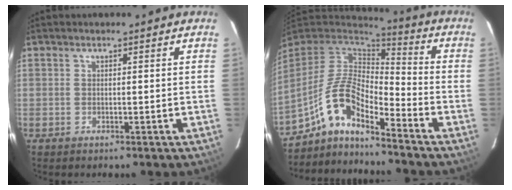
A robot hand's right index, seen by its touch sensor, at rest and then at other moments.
{"total": 11.8, "force": [-8.0, 3.0, 8.1], "torque": [-0.167, 0.025, -0.148]}